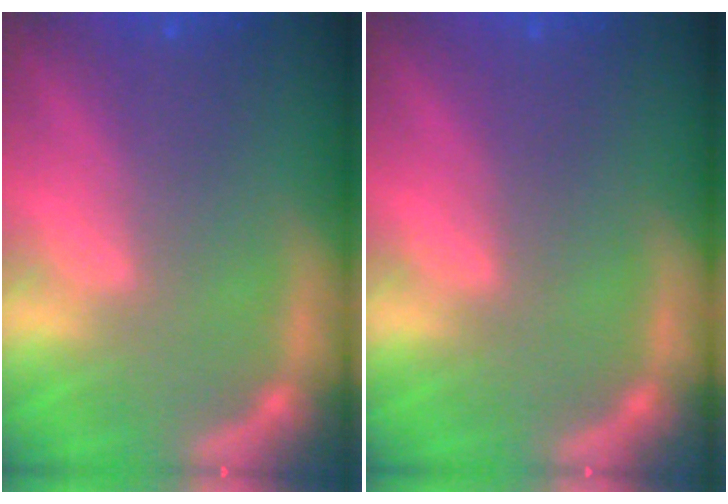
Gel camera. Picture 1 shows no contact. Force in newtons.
{"total": 0.0}